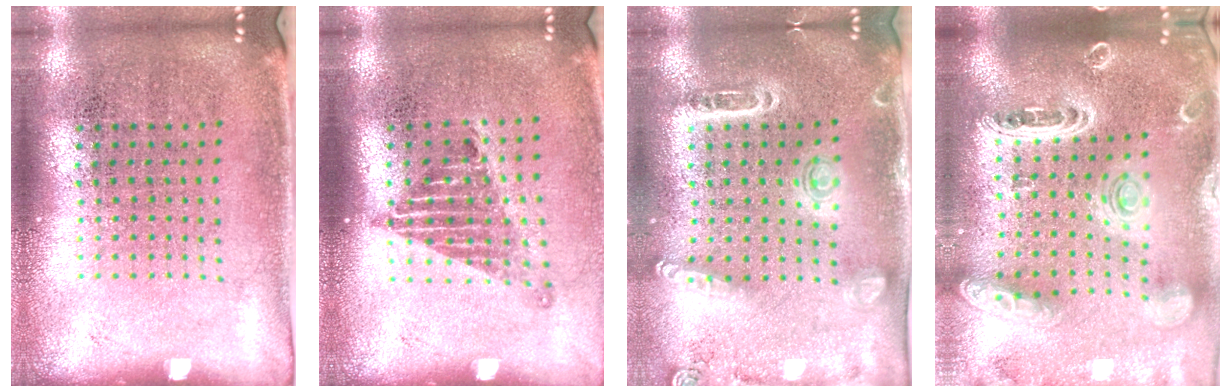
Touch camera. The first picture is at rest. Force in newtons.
{"total": 1.3, "press": 1.0, "slide": 0.8}
{"total": 1.6, "press": 1.5, "slide": 0.4}
{"total": 2.7, "press": 2.3, "slide": 1.3}